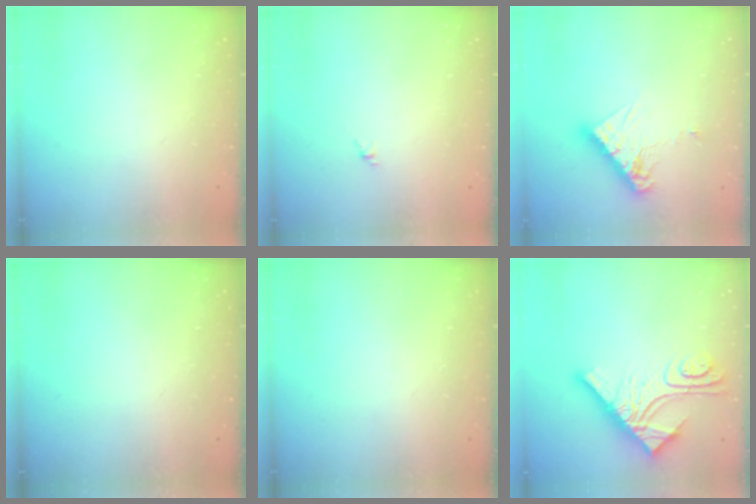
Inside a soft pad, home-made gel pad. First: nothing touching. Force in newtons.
{"total": 1.6, "press": 1.5, "slide": 0.6}
{"total": 10.5, "press": 10.4, "slide": 0.9}
{"total": 0.0}
{"total": 0.0}
{"total": 13.7, "press": 13.6, "slide": 1.2}